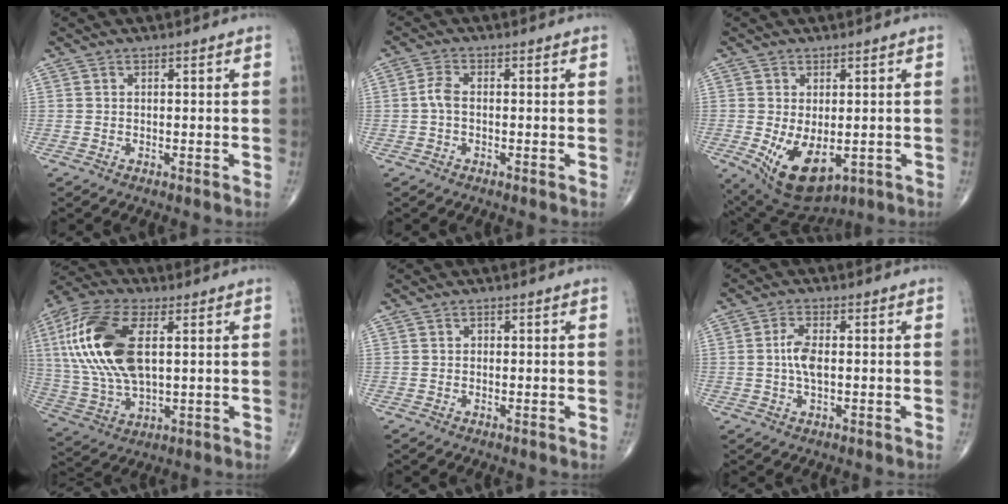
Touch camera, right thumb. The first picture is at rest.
{"total": 2.6, "force": [-0.4, 1.4, 2.2], "torque": [-0.047, 0.006, -0.014]}
{"total": 10.7, "force": [-2.4, 5.9, 8.6], "torque": [-0.137, -0.013, -0.017]}
{"total": 20.5, "force": [4.2, 10.1, 17.3], "torque": [-0.374, -0.002, 0.077]}
{"total": 0.5, "force": [0.0, 0.5, 0.2], "torque": [0.000, 0.002, -0.001]}
{"total": 4.5, "force": [0.0, 2.0, 4.1], "torque": [-0.089, 0.005, -0.002]}